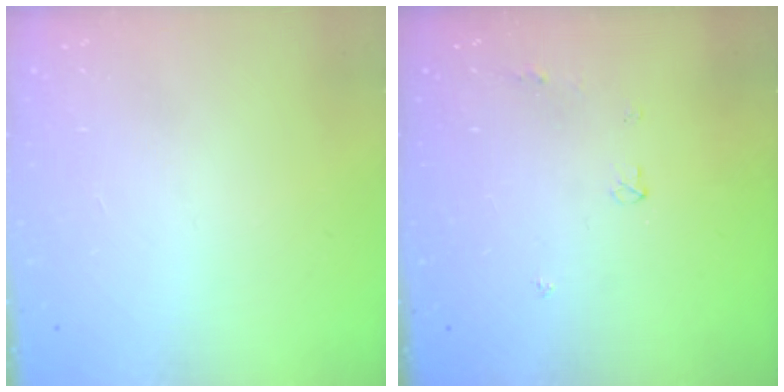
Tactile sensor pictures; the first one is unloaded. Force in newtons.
{"total": 3.1, "press": 3.1, "slide": 0.6}